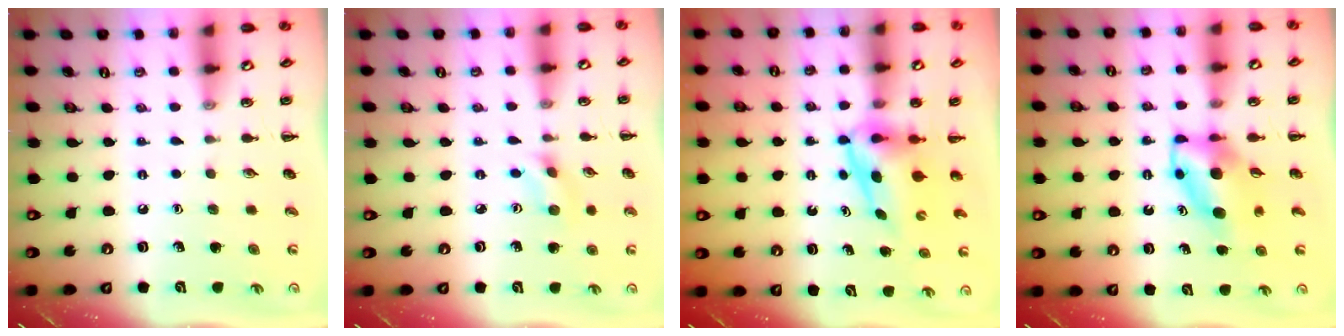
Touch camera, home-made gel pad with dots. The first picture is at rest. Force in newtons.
{"total": 2.7, "press": 2.6, "slide": 0.8}
{"total": 6.4, "press": 6.3, "slide": 1.2}
{"total": 5.8, "press": 5.7, "slide": 1.4}